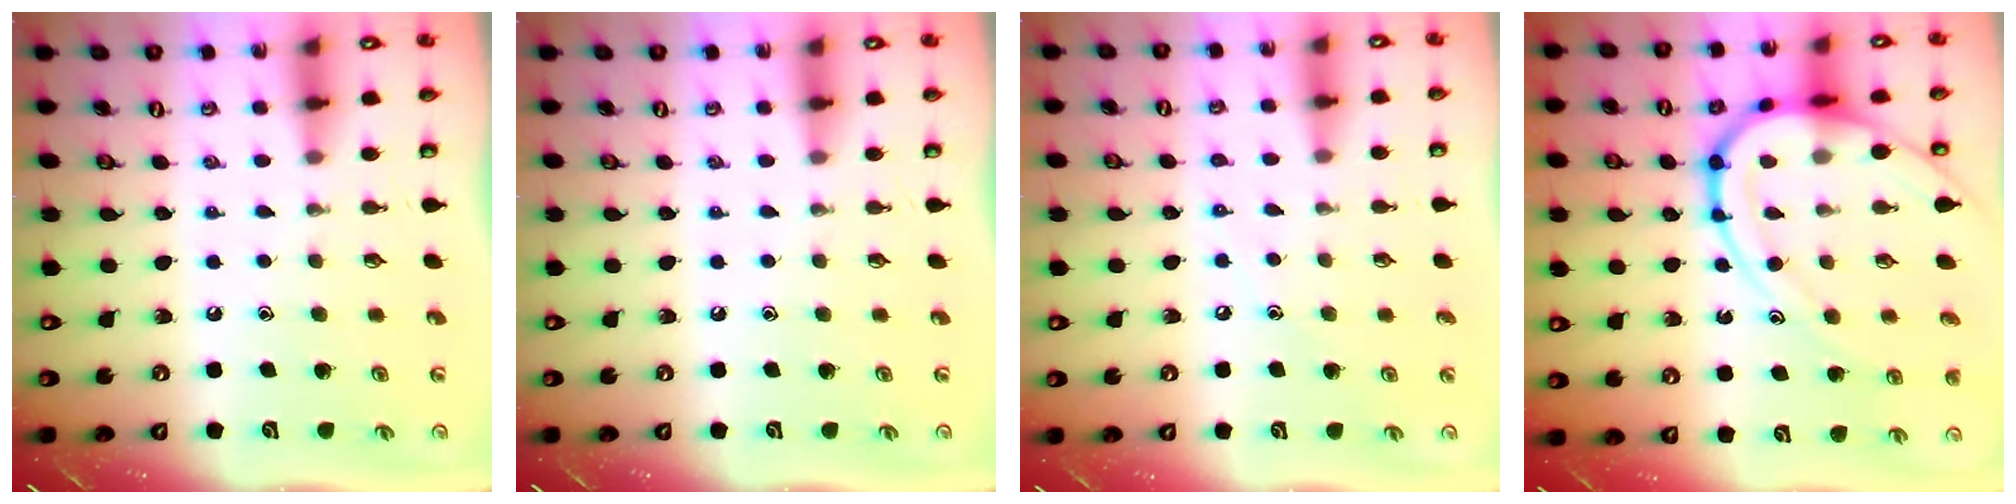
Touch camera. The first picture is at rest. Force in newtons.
{"total": 0.0}
{"total": 3.8, "press": 3.8, "slide": 0.5}
{"total": 15.9, "press": 15.8, "slide": 1.6}